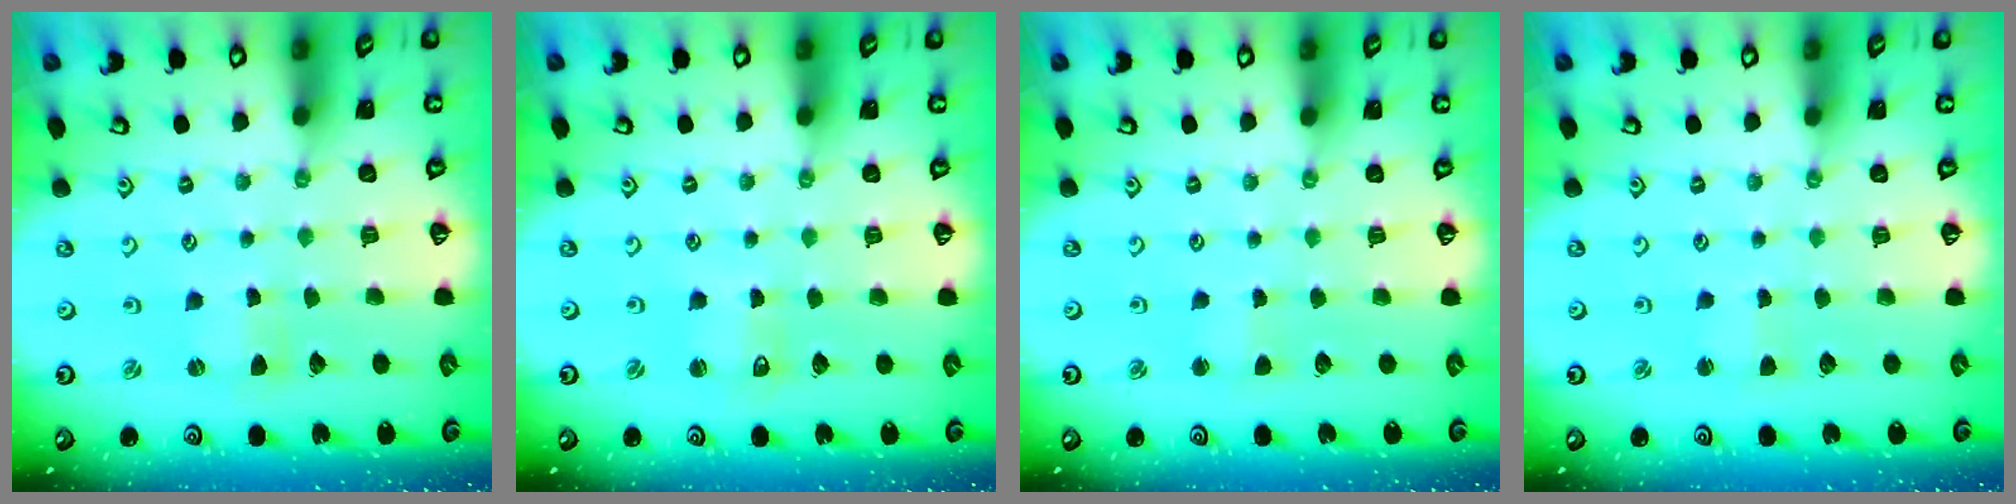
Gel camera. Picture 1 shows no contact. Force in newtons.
{"total": 1.9, "press": 1.9, "slide": 0.3}
{"total": 2.2, "press": 2.2, "slide": 0.2}
{"total": 2.3, "press": 2.3, "slide": 0.3}